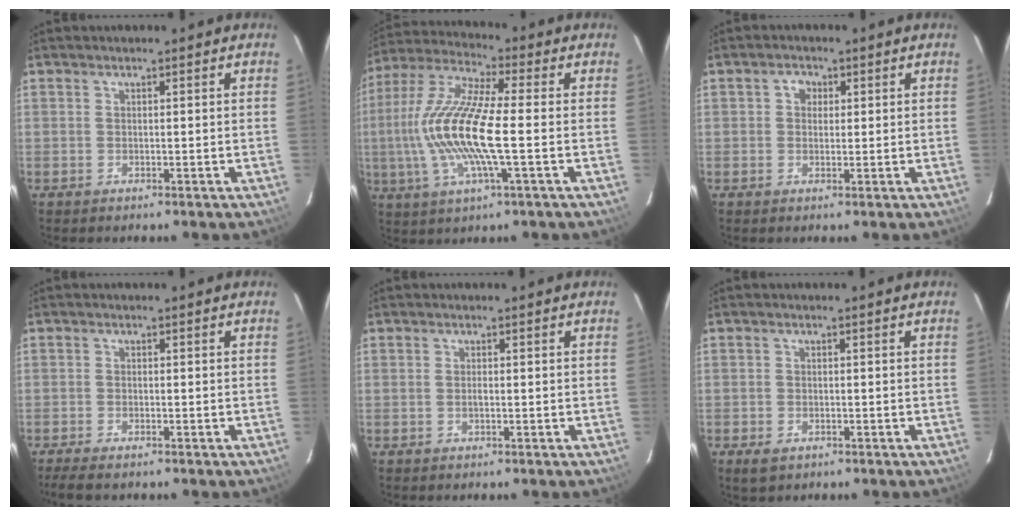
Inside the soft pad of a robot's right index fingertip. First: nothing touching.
{"total": 16.5, "force": [-1.7, 2.7, 16.2], "torque": [-0.323, -0.002, -0.040]}
{"total": 2.3, "force": [0.5, 2.1, 0.8], "torque": [-0.012, 0.010, 0.006]}
{"total": 3.8, "force": [-3.2, 0.8, 2.0], "torque": [-0.054, -0.015, -0.059]}
{"total": 0.8, "force": [-0.2, 0.3, 0.7], "torque": [-0.014, 0.001, -0.005]}
{"total": 2.9, "force": [-1.7, 1.9, 1.4], "torque": [-0.030, -0.006, -0.026]}